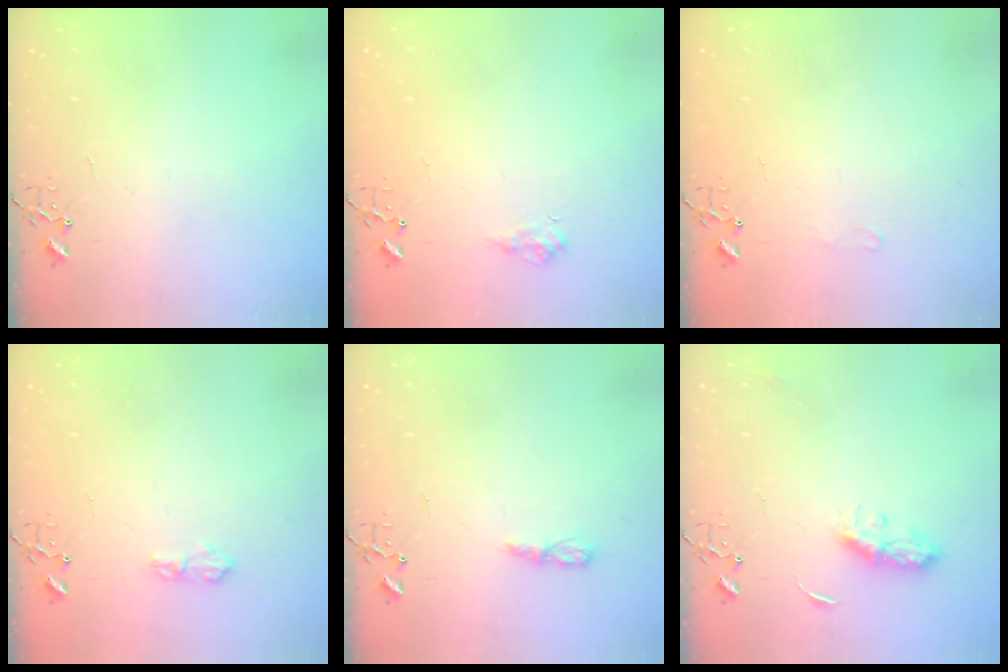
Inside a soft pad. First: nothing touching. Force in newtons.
{"total": 6.8, "press": 6.8, "slide": 0.8}
{"total": 6.4, "press": 6.4, "slide": 0.8}
{"total": 7.1, "press": 7.0, "slide": 0.9}
{"total": 6.8, "press": 6.8, "slide": 0.5}
{"total": 7.2, "press": 7.2, "slide": 0.3}